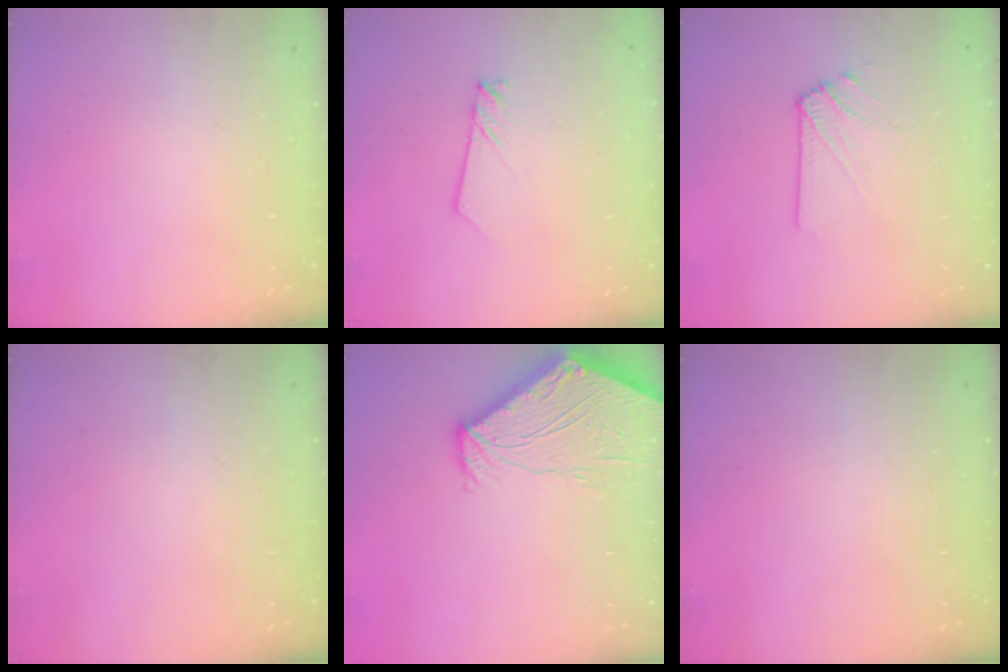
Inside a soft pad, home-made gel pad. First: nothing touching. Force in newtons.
{"total": 2.5, "press": 2.5, "slide": 0.1}
{"total": 2.9, "press": 2.8, "slide": 0.5}
{"total": 0.0}
{"total": 10.9, "press": 10.8, "slide": 1.2}
{"total": 0.0}